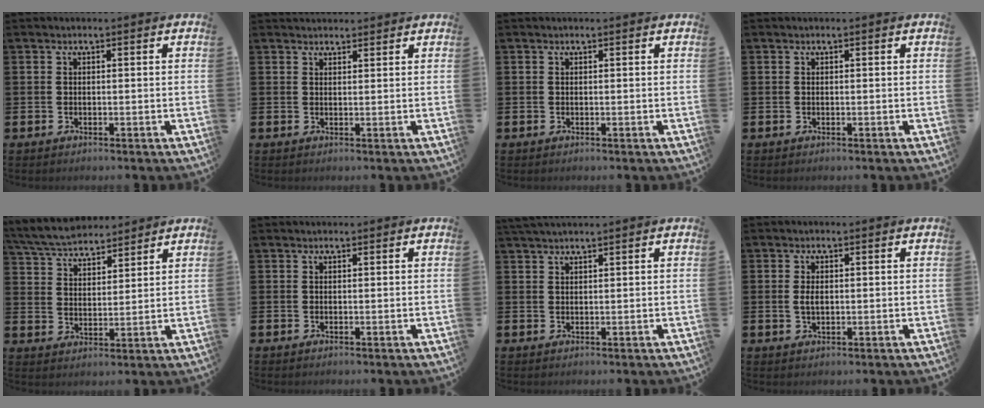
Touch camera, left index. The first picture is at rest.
{"total": 1.7, "force": [1.6, 0.5, 0.0], "torque": [0.008, -0.004, 0.028]}
{"total": 0.0}
{"total": 0.0}
{"total": 5.9, "force": [5.7, 1.1, 0.8], "torque": [-0.041, -0.028, 0.104]}
{"total": 0.0}
{"total": 1.6, "force": [1.5, -0.2, 0.5], "torque": [-0.016, 0.003, 0.029]}
{"total": 1.8, "force": [0.2, 1.0, 1.4], "torque": [-0.019, 0.003, -0.001]}